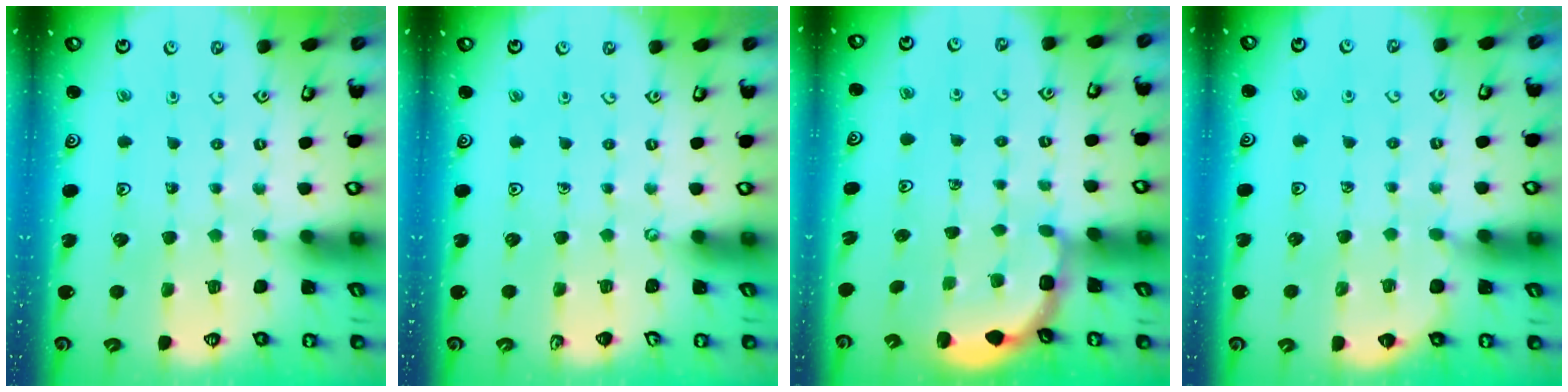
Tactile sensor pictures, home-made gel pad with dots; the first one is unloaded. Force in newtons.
{"total": 0.0}
{"total": 3.0, "press": 2.3, "slide": 1.8}
{"total": 2.4, "press": 2.4, "slide": 0.2}